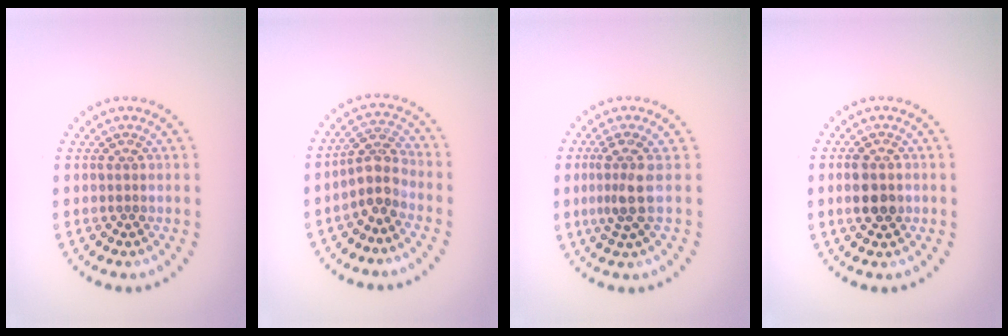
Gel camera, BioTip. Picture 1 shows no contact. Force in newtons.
{"total": 3.0, "press": 2.3, "slide": 1.9}
{"total": 2.7, "press": 2.1, "slide": 1.7}
{"total": 2.9, "press": 2.9, "slide": 0.3}